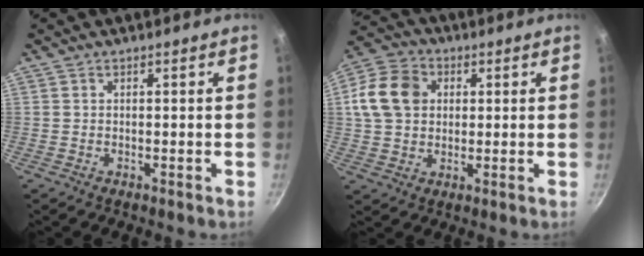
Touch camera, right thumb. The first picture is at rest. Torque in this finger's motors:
{"motor_torque": [0.10, 0.11, 0.03, -0.02, 0.10]}